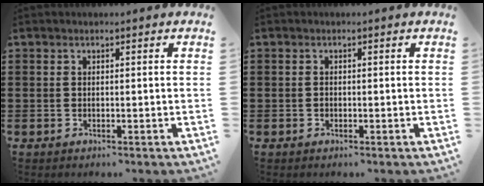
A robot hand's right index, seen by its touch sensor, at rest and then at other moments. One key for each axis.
{"total": 0.5, "fx": -0.3, "fy": 0.4, "fz": 0.3, "tx": -0.007, "ty": 0.002, "tz": -0.006}